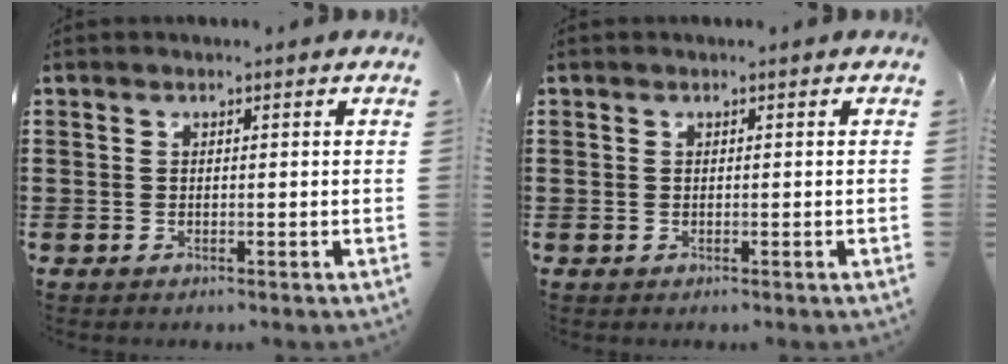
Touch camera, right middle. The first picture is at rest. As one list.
[{"total": 0.0}]